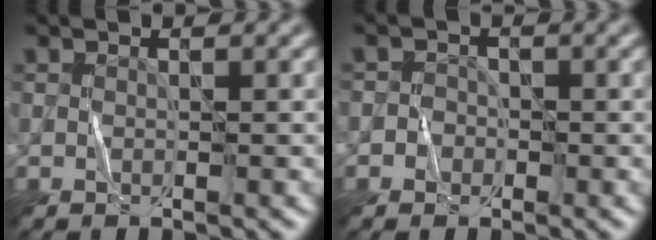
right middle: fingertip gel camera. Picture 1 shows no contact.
{"total": 1.5, "force": [-0.5, 1.4, 0.2], "torque": [0.014, 0.005, -0.016]}